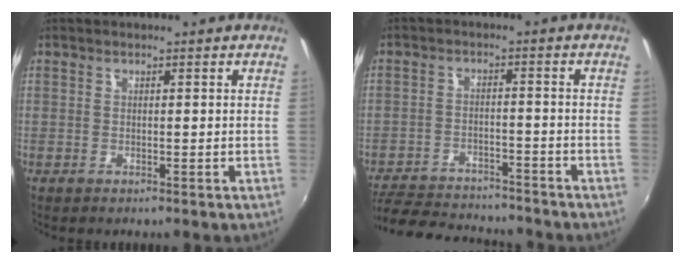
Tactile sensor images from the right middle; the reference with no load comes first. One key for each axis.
{"total": 16.4, "fx": -14.5, "fy": 4.5, "fz": 6.1, "tx": -0.144, "ty": -0.009, "tz": -0.215}